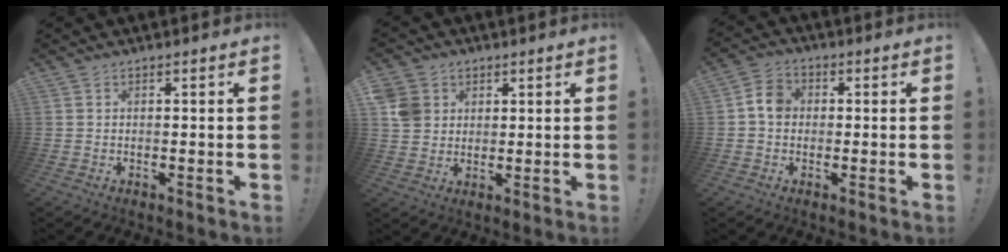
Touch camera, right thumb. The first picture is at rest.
{"total": 7.3, "force": [2.6, 6.6, 1.9], "torque": [-0.037, -0.008, 0.054]}
{"total": 6.0, "force": [-0.1, 4.9, 3.4], "torque": [-0.056, 0.020, 0.001]}